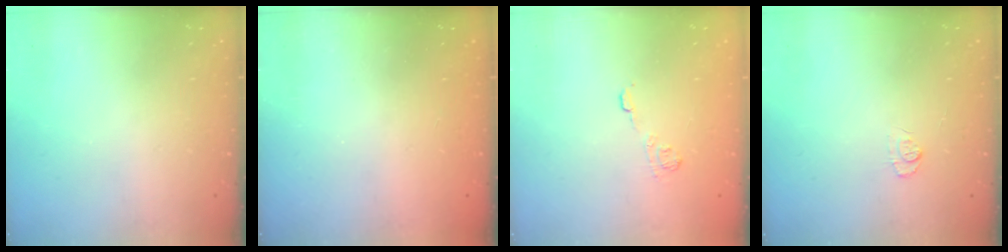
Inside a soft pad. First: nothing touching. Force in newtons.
{"total": 2.3, "press": 2.2, "slide": 0.7}
{"total": 7.5, "press": 7.4, "slide": 1.3}
{"total": 4.9, "press": 4.9, "slide": 0.6}